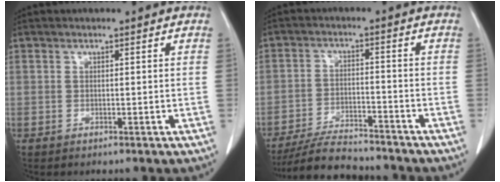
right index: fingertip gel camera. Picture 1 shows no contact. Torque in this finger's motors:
{"motor_torque": [-0.99, -0.41, -0.38, -0.15]}